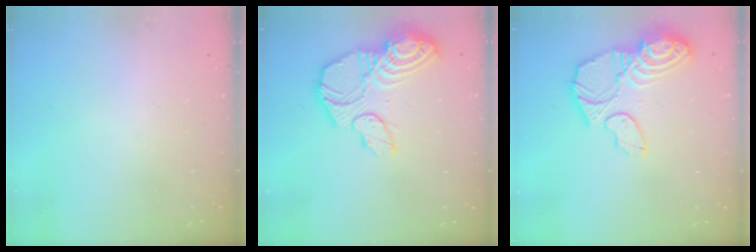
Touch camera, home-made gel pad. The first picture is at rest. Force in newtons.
{"total": 18.4, "press": 18.3, "slide": 1.7}
{"total": 16.4, "press": 16.4, "slide": 1.5}